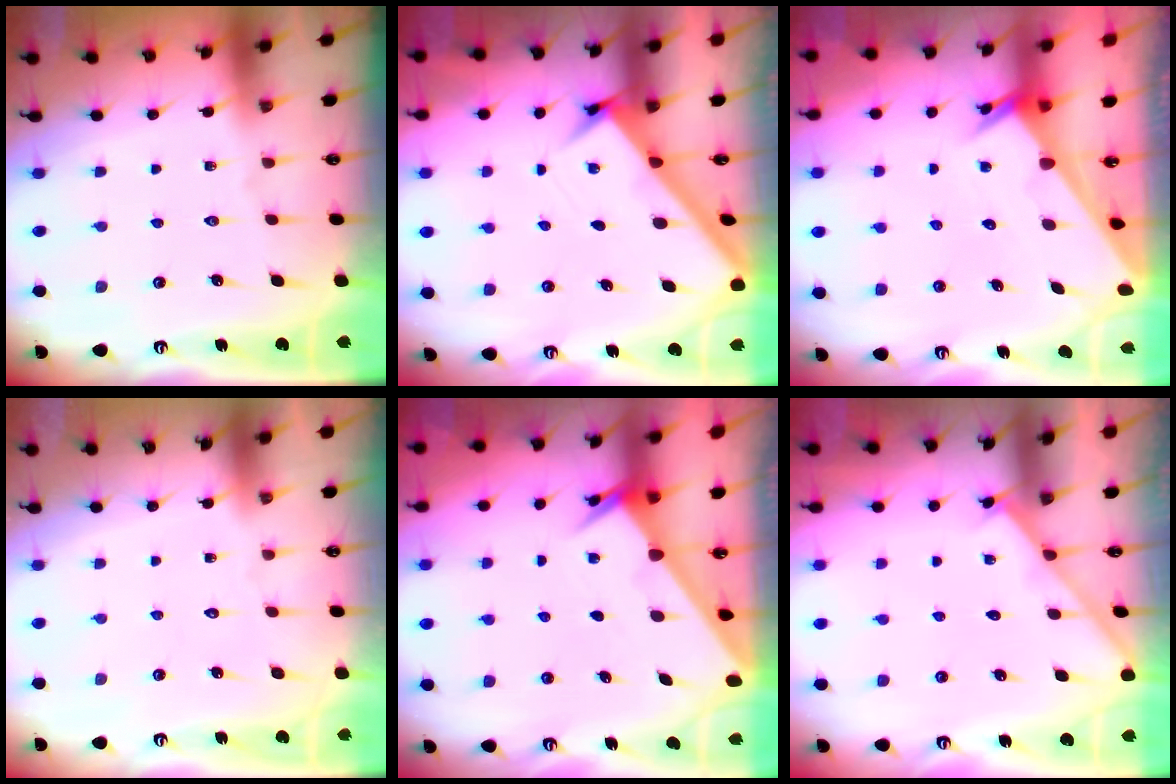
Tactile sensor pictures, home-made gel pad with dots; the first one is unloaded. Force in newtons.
{"total": 3.1, "press": 3.0, "slide": 0.4}
{"total": 2.0, "press": 2.0, "slide": 0.1}
{"total": 1.8, "press": 1.8, "slide": 0.1}
{"total": 2.0, "press": 2.0, "slide": 0.1}
{"total": 2.0, "press": 1.9, "slide": 0.3}